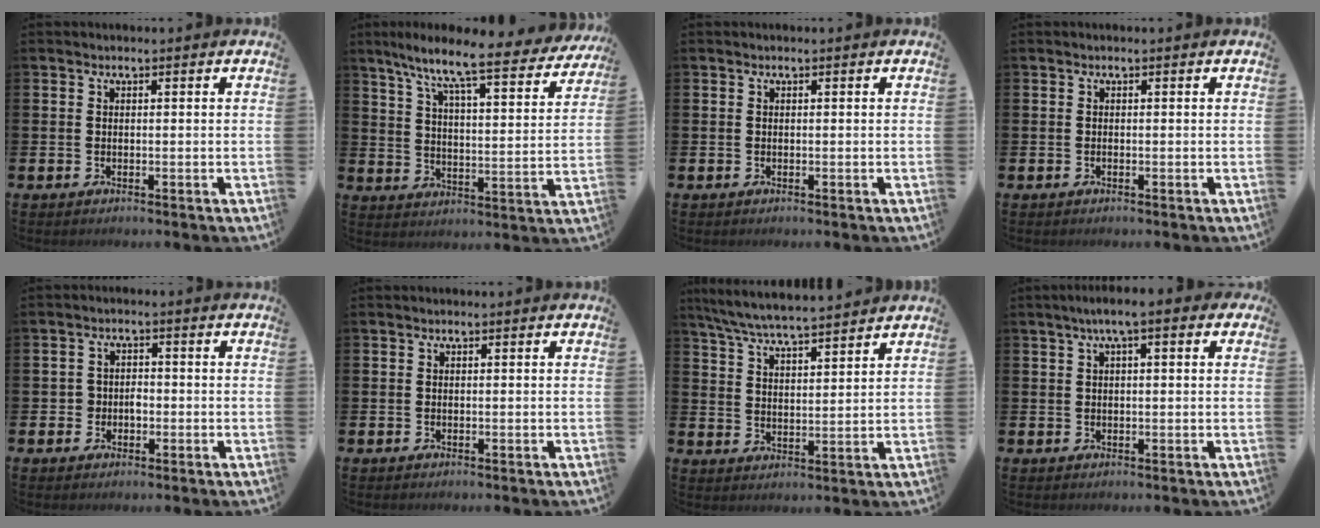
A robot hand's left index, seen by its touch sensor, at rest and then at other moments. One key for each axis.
{"total": 9.4, "fx": 8.0, "fy": 0.8, "fz": 4.9, "tx": -0.112, "ty": -0.057, "tz": 0.127}
{"total": 0.0}
{"total": 0.0}
{"total": 2.2, "fx": -0.6, "fy": 2.0, "fz": 0.8, "tx": -0.008, "ty": 0.000, "tz": -0.019}
{"total": 0.0}
{"total": 6.5, "fx": 6.2, "fy": 0.1, "fz": 1.7, "tx": -0.055, "ty": -0.036, "tz": 0.111}
{"total": 3.7, "fx": 1.7, "fy": 0.9, "fz": 3.1, "tx": -0.058, "ty": 0.010, "tz": 0.026}